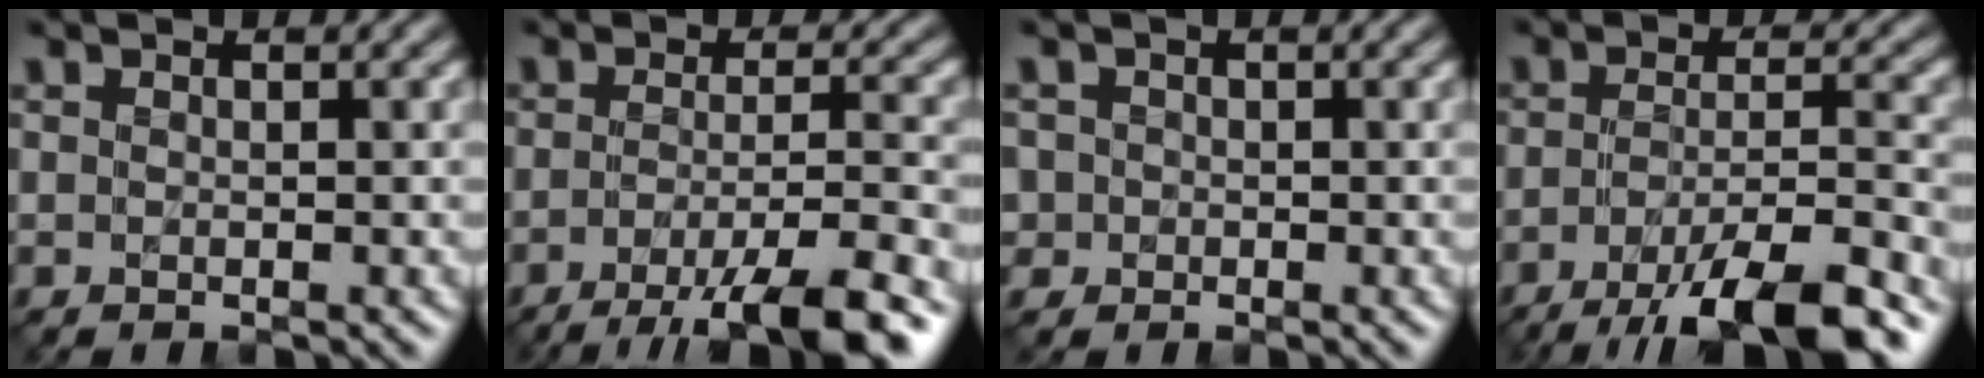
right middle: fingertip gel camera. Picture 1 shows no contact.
{"total": 8.5, "force": [-5.2, 1.7, 6.5], "torque": [-0.090, -0.004, -0.085]}
{"total": 2.1, "force": [0.0, 2.1, 0.4], "torque": [0.006, 0.009, -0.011]}
{"total": 10.4, "force": [-6.8, 2.4, 7.5], "torque": [-0.113, 0.000, -0.112]}